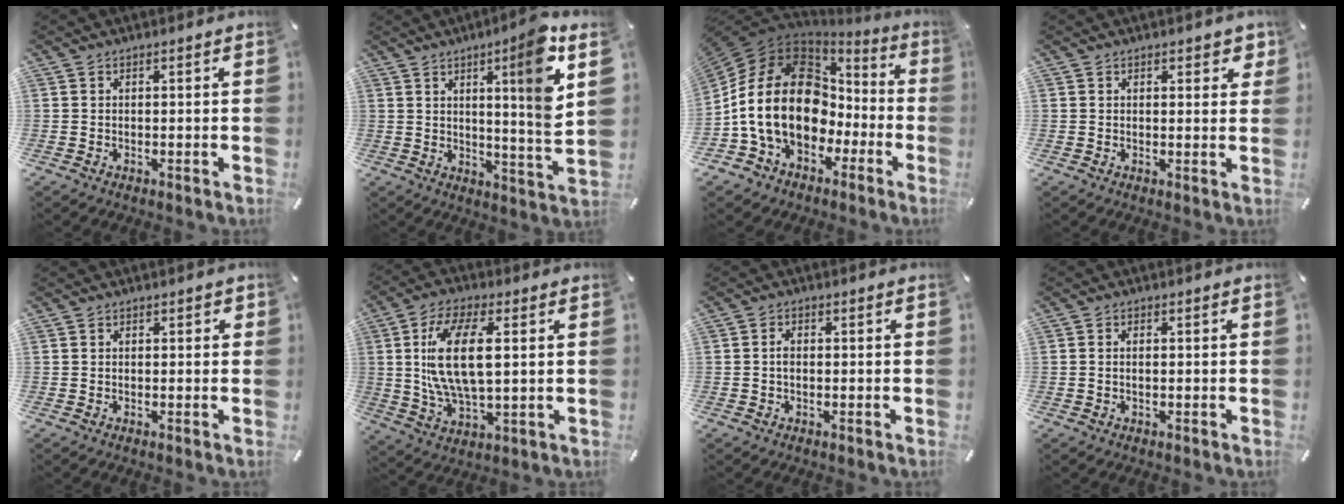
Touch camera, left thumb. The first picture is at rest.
{"total": 13.5, "force": [6.1, 0.4, 12.1], "torque": [-0.182, -0.035, 0.084]}
{"total": 22.6, "force": [0.2, 16.4, 15.5], "torque": [-0.335, -0.003, 0.011]}
{"total": 2.2, "force": [1.4, 1.3, 1.1], "torque": [-0.001, -0.002, 0.020]}
{"total": 0.5, "force": [0.0, 0.4, 0.3], "torque": [-0.006, 0.006, -0.001]}
{"total": 15.2, "force": [2.8, 6.7, 13.3], "torque": [-0.286, -0.002, 0.048]}
{"total": 2.0, "force": [-0.2, 1.2, 1.6], "torque": [-0.031, 0.003, -0.005]}
{"total": 1.4, "force": [-0.2, 0.8, 1.2], "torque": [-0.023, 0.002, -0.004]}